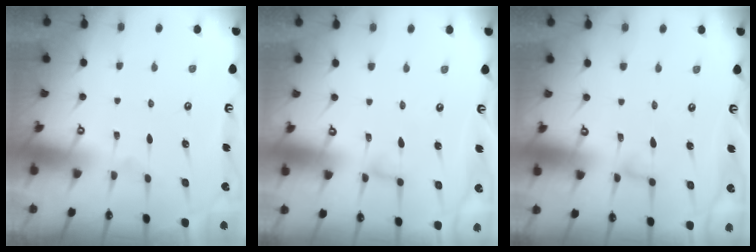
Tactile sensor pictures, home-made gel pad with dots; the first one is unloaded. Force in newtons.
{"total": 2.9, "press": 2.9, "slide": 0.3}
{"total": 2.9, "press": 2.9, "slide": 0.3}